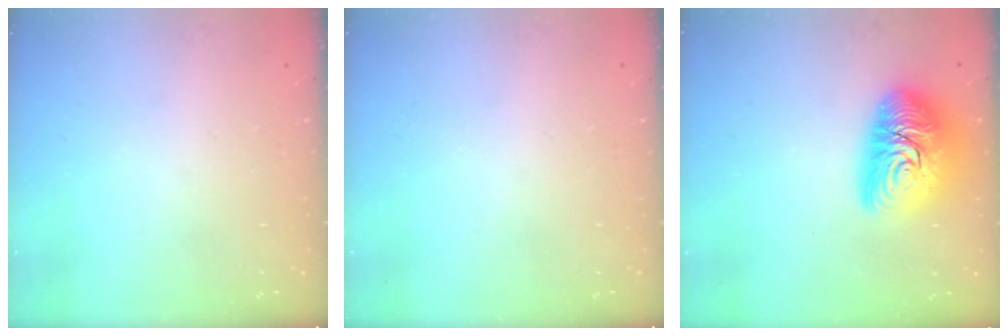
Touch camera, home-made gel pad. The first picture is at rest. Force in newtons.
{"total": 0.0}
{"total": 17.9, "press": 17.8, "slide": 1.4}